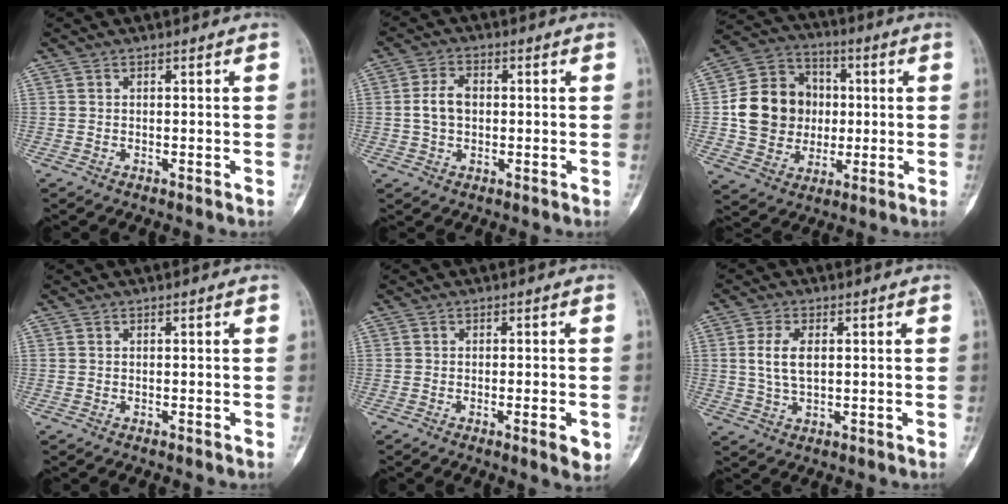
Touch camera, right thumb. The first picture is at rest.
{"total": 4.9, "force": [0.1, 3.3, 3.6], "torque": [-0.074, 0.015, 0.002]}
{"total": 15.6, "force": [0.5, 13.7, 7.3], "torque": [-0.103, 0.023, 0.016]}
{"total": 0.0}
{"total": 3.9, "force": [-1.2, 0.8, 3.6], "torque": [-0.050, -0.005, -0.013]}
{"total": 5.4, "force": [1.0, 2.7, 4.6], "torque": [-0.099, -0.002, 0.019]}